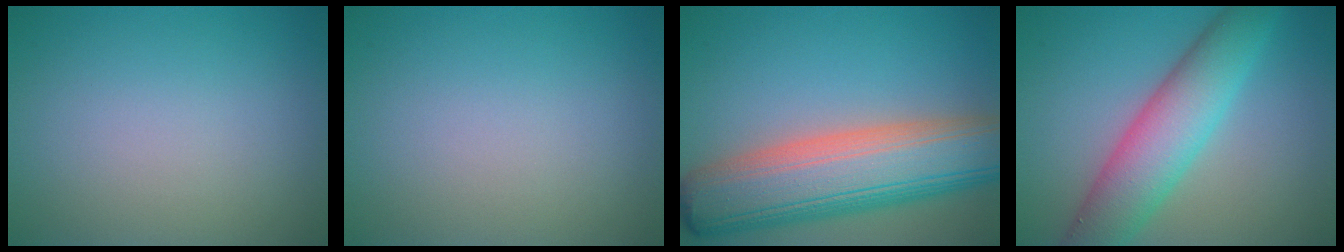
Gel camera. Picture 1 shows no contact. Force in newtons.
{"total": 0.0}
{"total": 11.6, "press": 11.6, "slide": 0.7}
{"total": 7.1, "press": 7.1, "slide": 0.2}